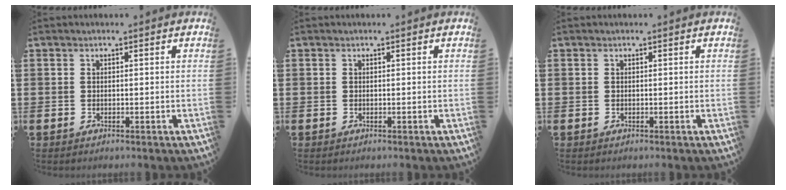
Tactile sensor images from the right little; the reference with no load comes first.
{"total": 0.0}
{"total": 0.0}